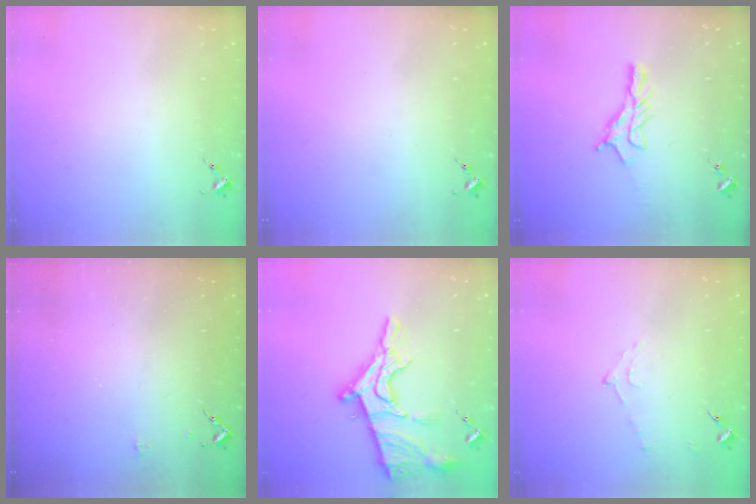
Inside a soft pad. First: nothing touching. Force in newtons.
{"total": 0.0}
{"total": 10.0, "press": 10.0, "slide": 0.7}
{"total": 4.8, "press": 4.7, "slide": 0.6}
{"total": 18.7, "press": 18.6, "slide": 1.6}
{"total": 4.9, "press": 4.8, "slide": 1.3}